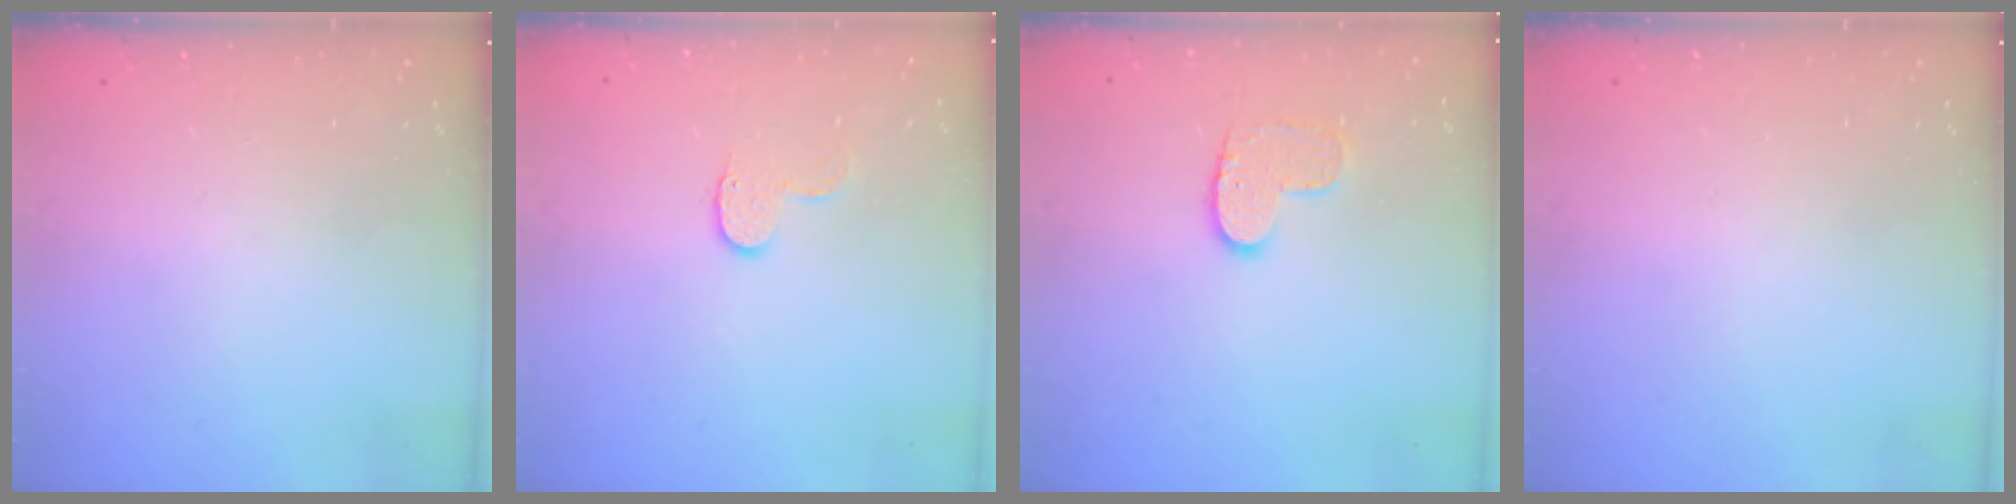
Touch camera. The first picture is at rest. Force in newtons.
{"total": 5.5, "press": 5.5, "slide": 0.6}
{"total": 7.9, "press": 7.9, "slide": 0.3}
{"total": 0.0}